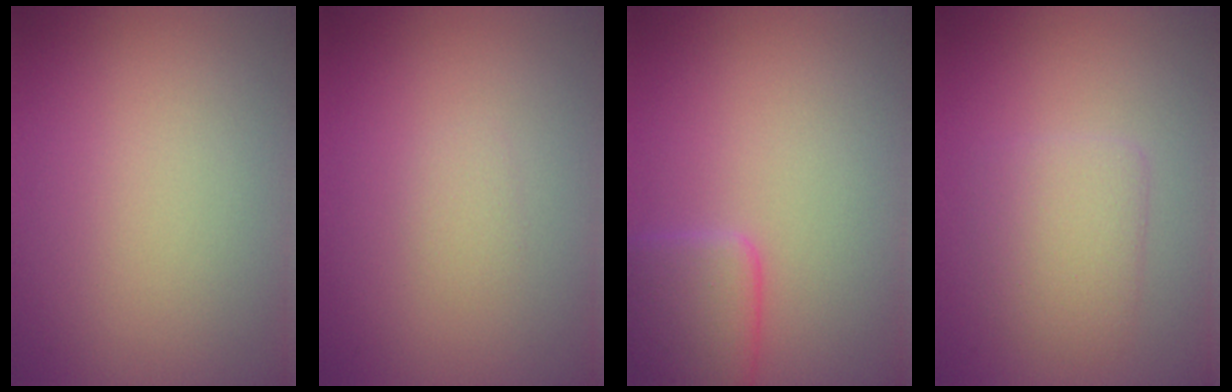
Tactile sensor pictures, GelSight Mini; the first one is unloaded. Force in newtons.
{"total": 0.6, "press": 0.6, "slide": 0.1}
{"total": 3.6, "press": 3.6, "slide": 0.3}
{"total": 2.6, "press": 2.6, "slide": 0.2}